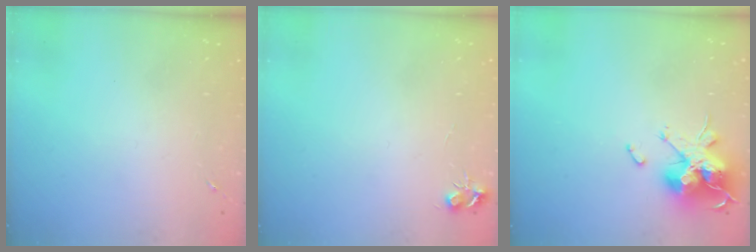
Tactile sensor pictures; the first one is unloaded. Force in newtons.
{"total": 5.3, "press": 5.3, "slide": 0.7}
{"total": 15.3, "press": 15.1, "slide": 2.4}